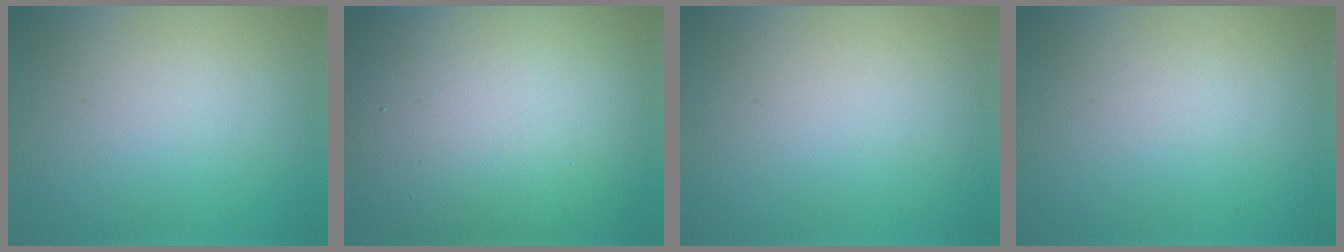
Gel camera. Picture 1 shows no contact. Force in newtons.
{"total": 16.6, "press": 16.6, "slide": 0.4}
{"total": 0.0}
{"total": 0.0}